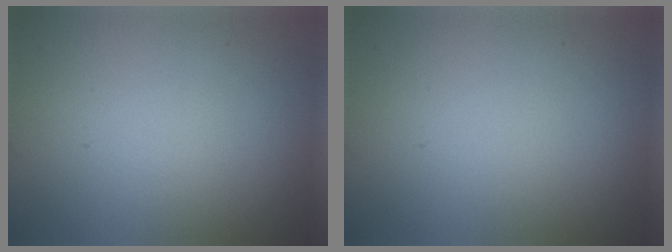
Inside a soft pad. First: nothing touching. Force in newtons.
{"total": 0.0}